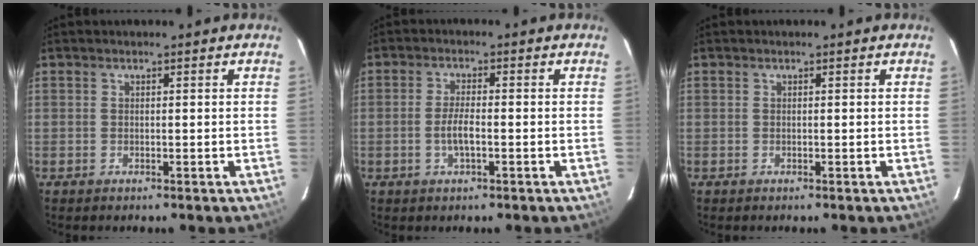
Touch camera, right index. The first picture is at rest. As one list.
[{"total": 3.5, "force": [-1.1, 0.9, 3.2], "torque": [-0.065, -0.002, -0.020]}, {"total": 0.0}]